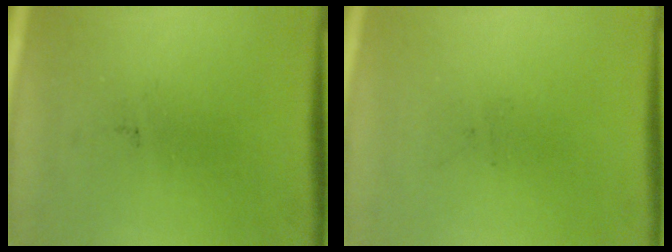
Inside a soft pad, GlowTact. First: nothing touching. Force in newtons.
{"total": 0.0}